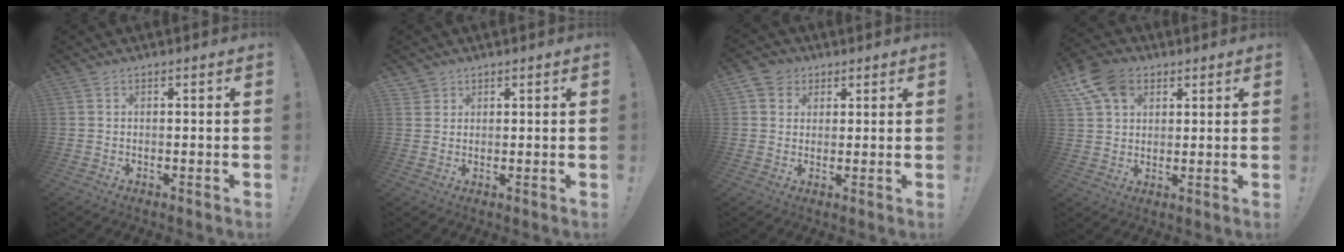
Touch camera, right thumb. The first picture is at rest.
{"total": 1.8, "force": [1.3, 1.2, 0.2], "torque": [0.001, -0.009, 0.023]}
{"total": 4.9, "force": [2.0, 4.3, 1.0], "torque": [-0.021, -0.003, 0.039]}
{"total": 11.5, "force": [5.7, 8.1, 5.8], "torque": [-0.106, -0.018, 0.114]}